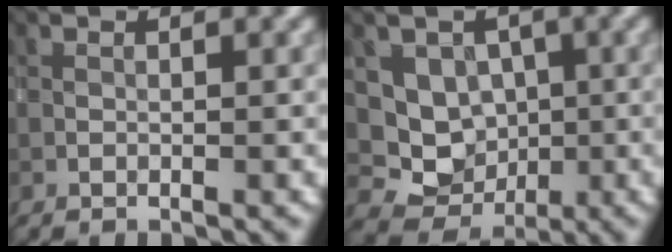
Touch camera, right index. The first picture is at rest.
{"total": 5.2, "force": [0.8, 4.7, 2.0], "torque": [-0.015, -0.008, 0.004]}